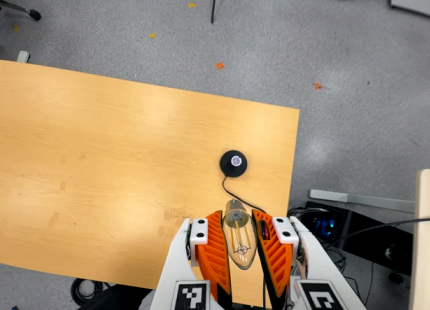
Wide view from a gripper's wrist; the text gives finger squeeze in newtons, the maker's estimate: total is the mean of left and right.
{"total": 19.1, "left": 21.0, "right": 17.3}